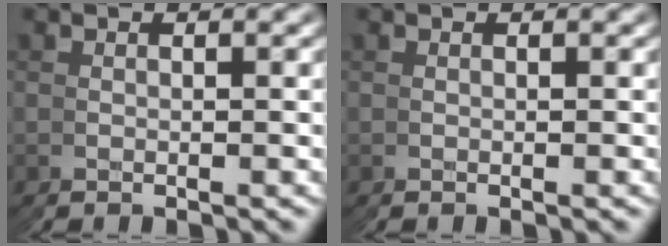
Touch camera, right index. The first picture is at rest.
{"total": 0.0}